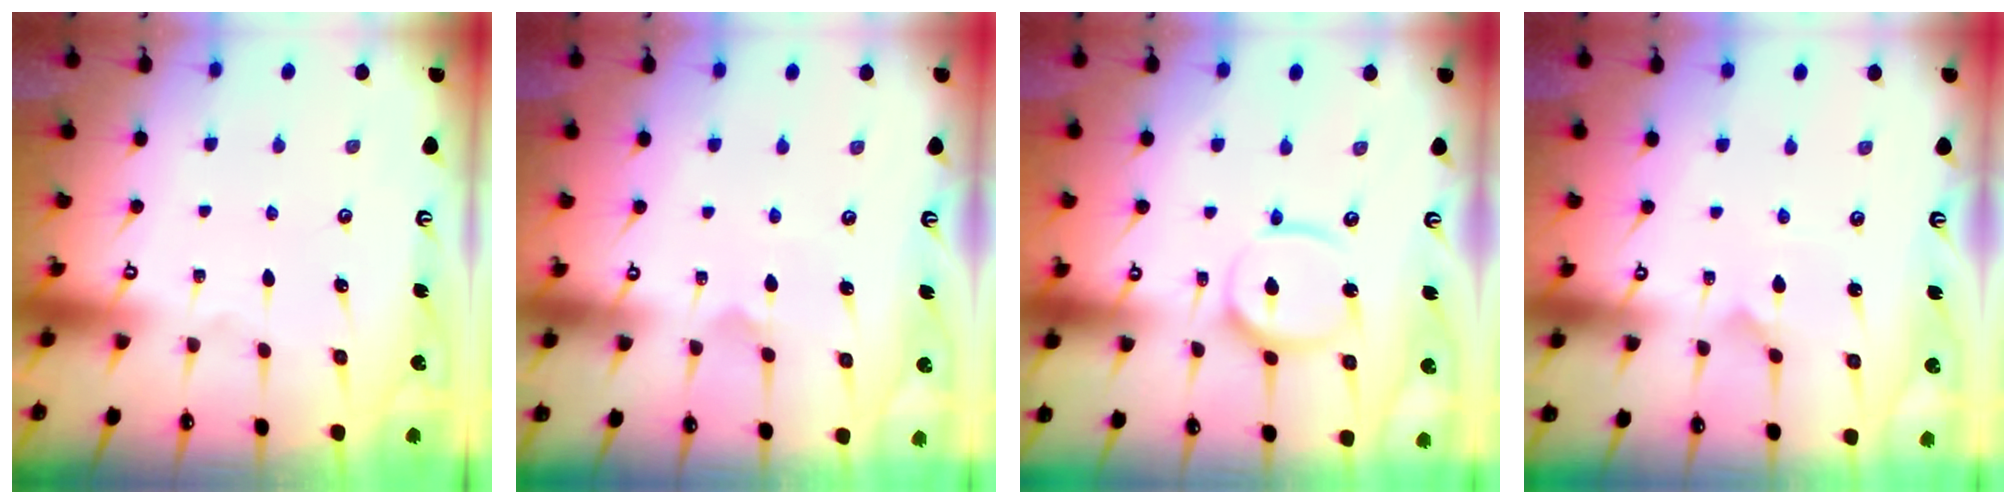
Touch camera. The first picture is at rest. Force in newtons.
{"total": 4.2, "press": 4.1, "slide": 0.5}
{"total": 12.0, "press": 11.9, "slide": 1.3}
{"total": 2.9, "press": 2.9, "slide": 0.2}